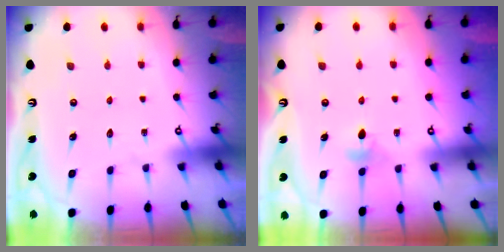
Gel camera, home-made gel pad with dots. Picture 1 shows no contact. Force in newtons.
{"total": 4.7, "press": 4.7, "slide": 0.7}